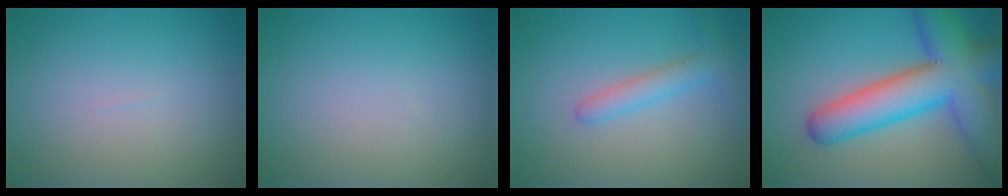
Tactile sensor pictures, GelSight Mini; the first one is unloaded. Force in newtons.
{"total": 0.0}
{"total": 2.4, "press": 2.4, "slide": 0.1}
{"total": 10.8, "press": 10.8, "slide": 0.5}